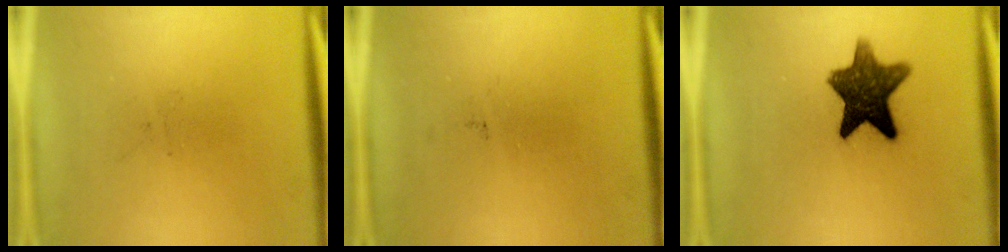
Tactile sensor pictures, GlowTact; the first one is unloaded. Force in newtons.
{"total": 0.0}
{"total": 10.8}